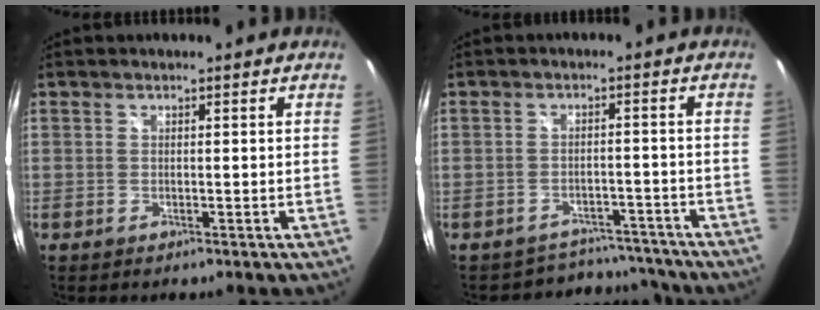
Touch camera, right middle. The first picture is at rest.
{"total": 9.5, "force": [-8.6, 4.0, 0.6], "torque": [-0.017, 0.023, -0.108]}